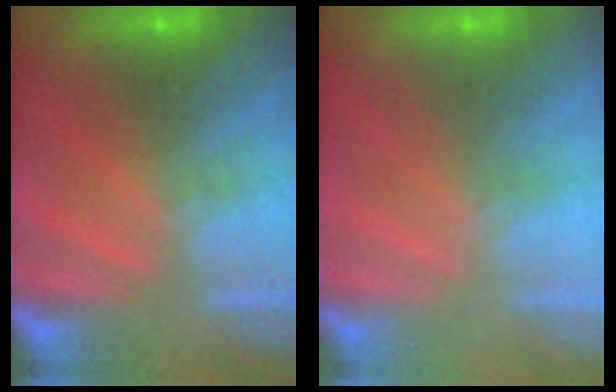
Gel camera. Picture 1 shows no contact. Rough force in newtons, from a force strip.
{"total": 2.0}